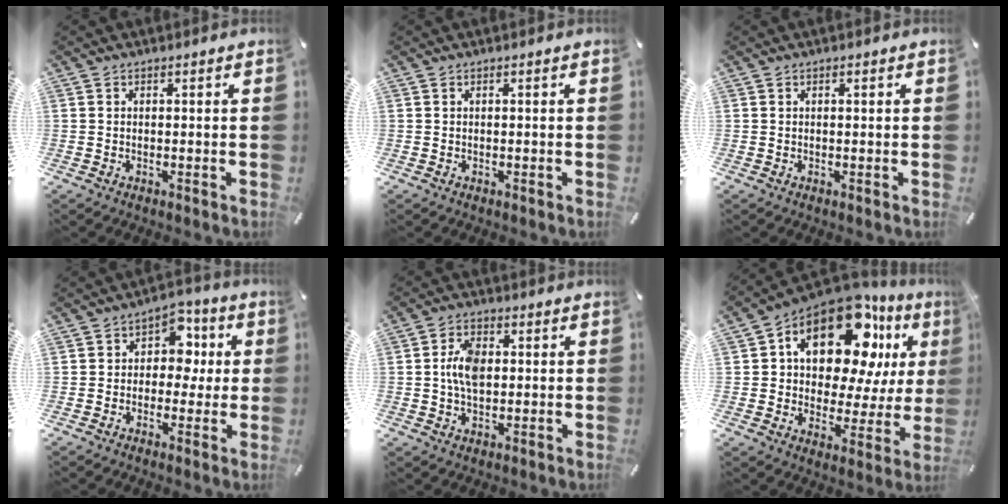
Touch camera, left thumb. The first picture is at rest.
{"total": 0.0}
{"total": 0.0}
{"total": 7.8, "force": [0.4, 6.5, 4.3], "torque": [-0.056, 0.005, 0.000]}
{"total": 7.0, "force": [0.4, 4.3, 5.5], "torque": [-0.119, 0.002, 0.001]}
{"total": 19.2, "force": [10.4, 10.4, 12.3], "torque": [-0.198, -0.075, 0.174]}